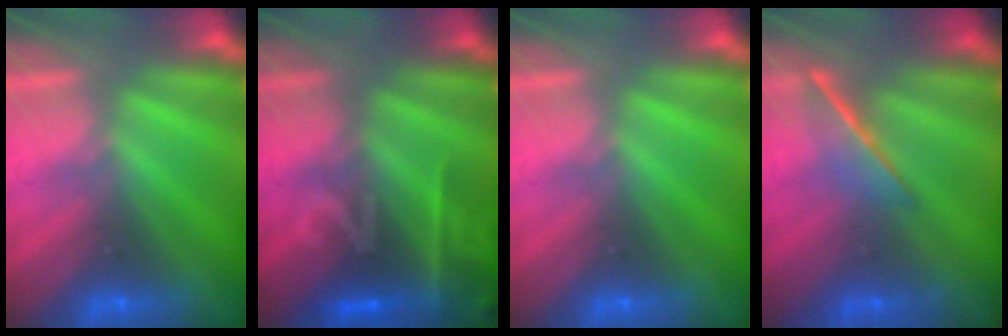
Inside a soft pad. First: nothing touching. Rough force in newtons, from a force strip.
{"total": 2.3}
{"total": 0.0}
{"total": 1.5}